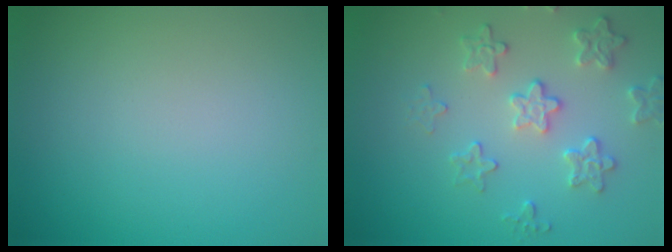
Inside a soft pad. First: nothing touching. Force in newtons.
{"total": 3.2, "press": 2.9, "slide": 1.3}